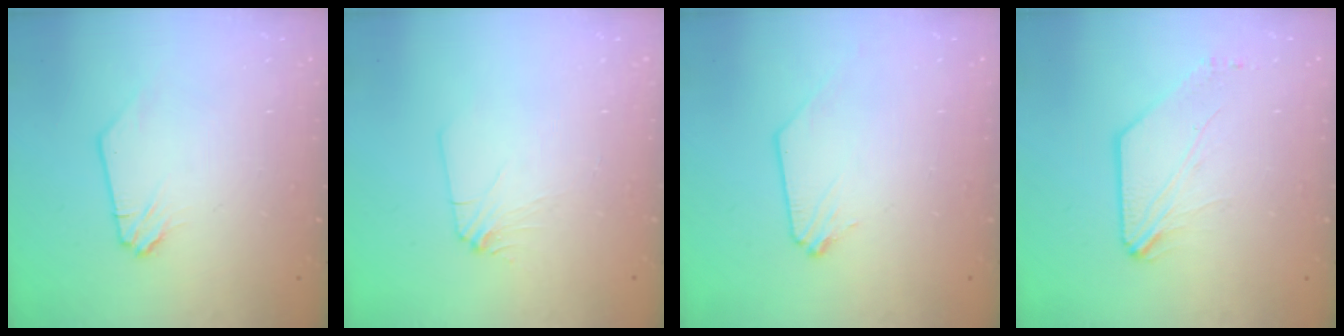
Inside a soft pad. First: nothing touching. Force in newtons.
{"total": 2.5, "press": 2.5, "slide": 0.2}
{"total": 0.0}
{"total": 1.5, "press": 1.5, "slide": 0.2}